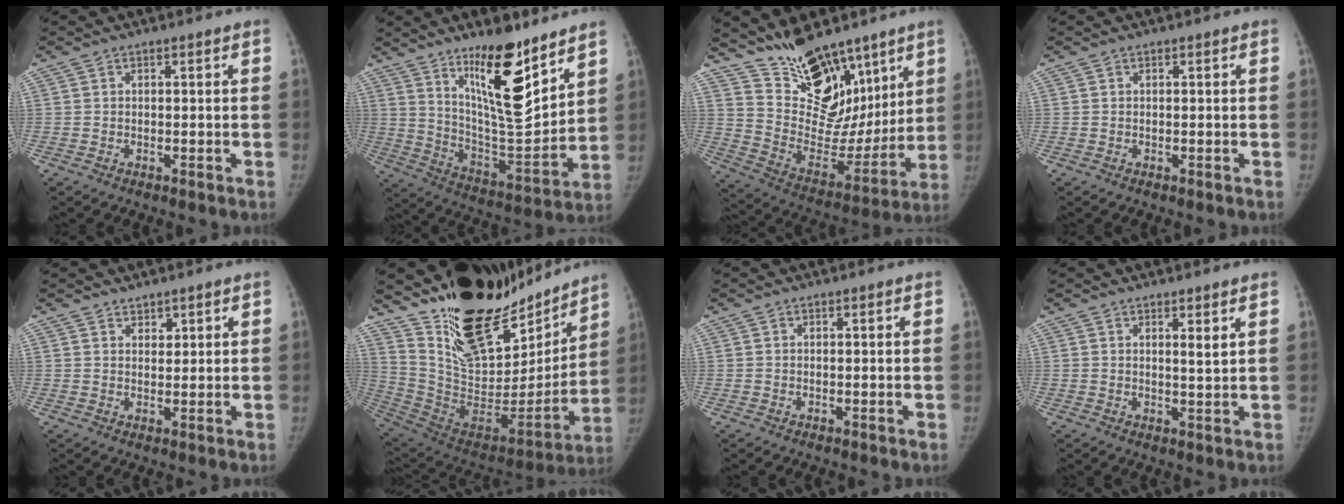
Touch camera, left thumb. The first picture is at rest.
{"total": 18.3, "force": [11.9, 5.2, 12.9], "torque": [-0.171, -0.097, 0.210]}
{"total": 21.3, "force": [14.9, 11.2, 10.4], "torque": [-0.108, -0.082, 0.254]}
{"total": 0.0}
{"total": 2.1, "force": [1.7, 1.2, 0.4], "torque": [0.010, -0.011, 0.025]}
{"total": 29.4, "force": [22.2, 13.2, 14.0], "torque": [-0.201, -0.108, 0.376]}
{"total": 0.0}
{"total": 2.3, "force": [1.4, 0.0, 1.9], "torque": [-0.032, -0.014, 0.023]}